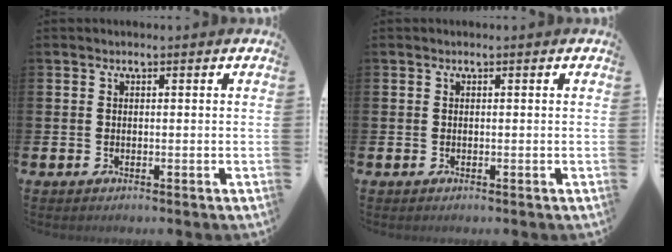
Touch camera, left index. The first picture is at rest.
{"total": 0.0}